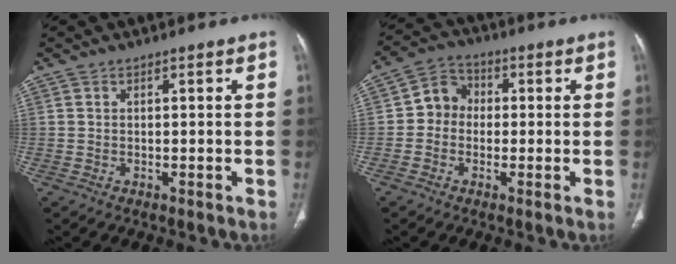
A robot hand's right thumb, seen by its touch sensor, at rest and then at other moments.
{"total": 6.0, "force": [-0.4, 5.4, 2.7], "torque": [-0.022, 0.020, -0.022]}